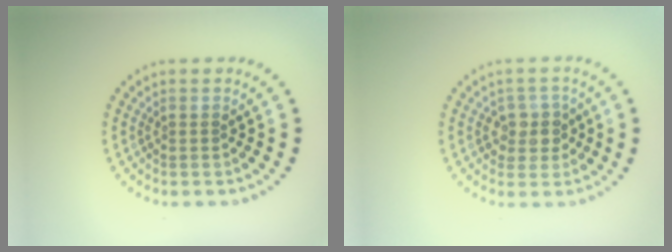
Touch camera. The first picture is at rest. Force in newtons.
{"total": 2.2, "press": 2.1, "slide": 0.8}